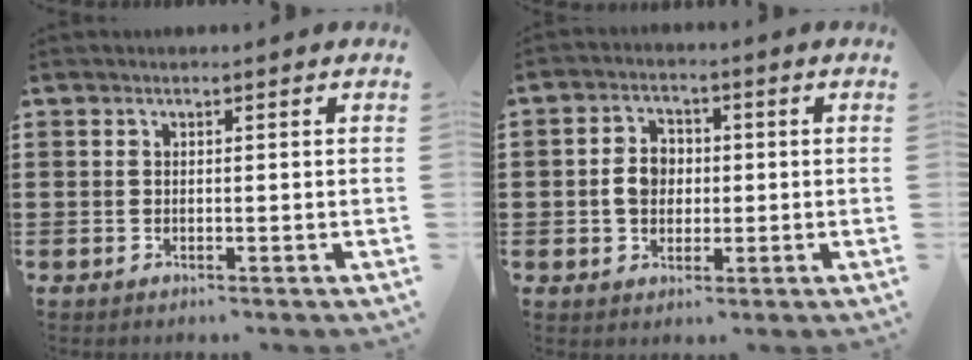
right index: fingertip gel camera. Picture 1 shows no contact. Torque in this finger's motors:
{"motor_torque": [0.86, -0.20, 0.22, 0.06]}